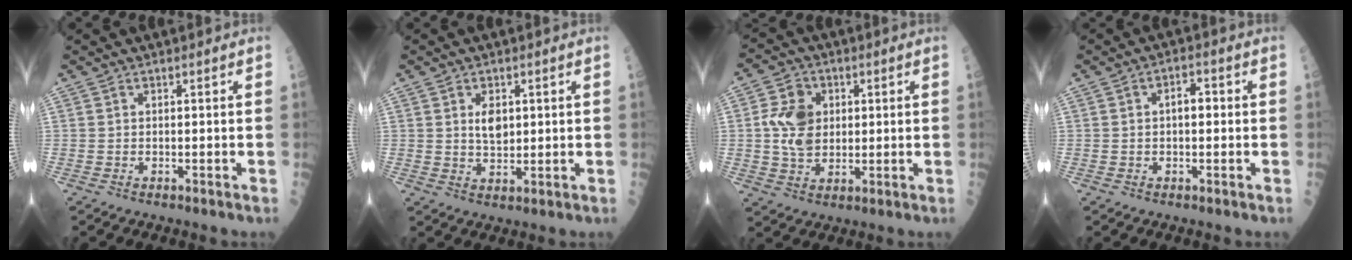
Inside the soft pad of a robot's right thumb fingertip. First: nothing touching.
{"total": 4.0, "force": [1.0, 2.4, 3.1], "torque": [-0.040, -0.008, 0.018]}
{"total": 8.8, "force": [1.1, 6.7, 5.6], "torque": [-0.081, 0.000, 0.020]}
{"total": 3.4, "force": [0.2, 1.9, 2.8], "torque": [-0.036, 0.011, 0.001]}